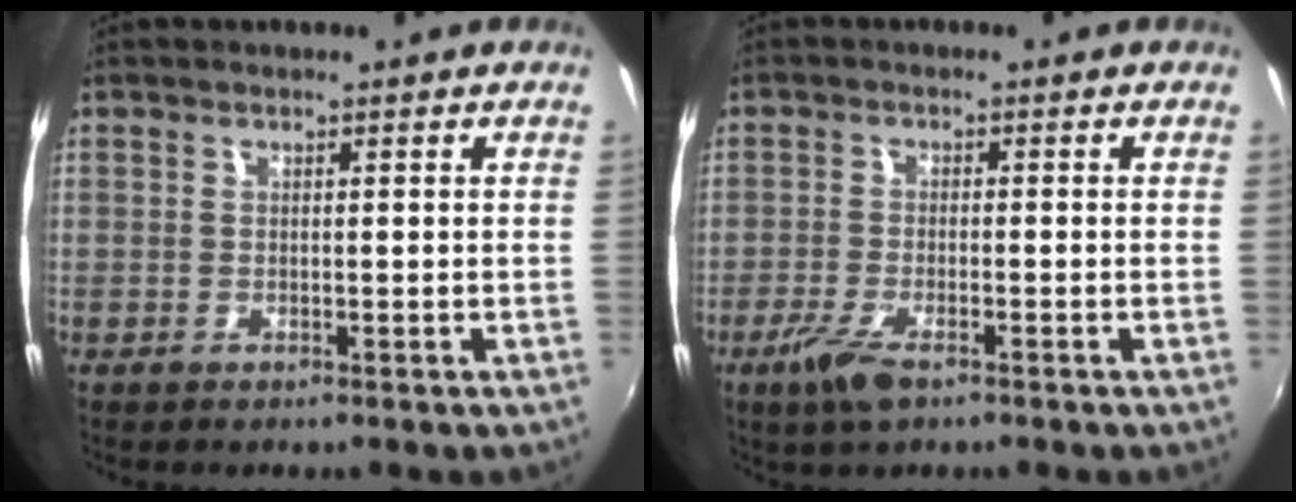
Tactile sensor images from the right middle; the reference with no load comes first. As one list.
[{"total": 5.4, "force": [-3.4, 1.7, 3.8], "torque": [-0.095, -0.012, -0.065]}]